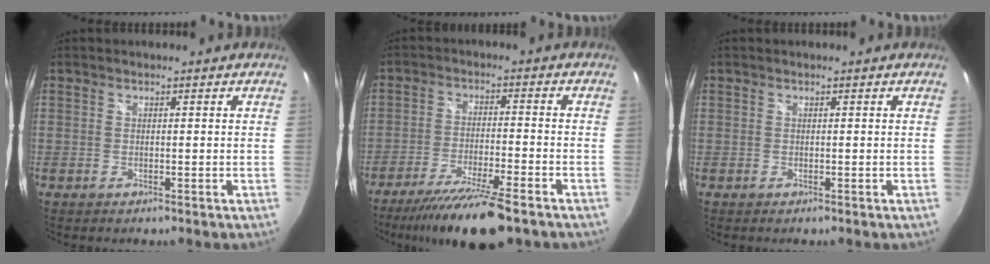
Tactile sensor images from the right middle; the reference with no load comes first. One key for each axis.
{"total": 13.5, "fx": -10.8, "fy": 1.2, "fz": 8.0, "tx": -0.163, "ty": -0.028, "tz": -0.180}
{"total": 0.0}